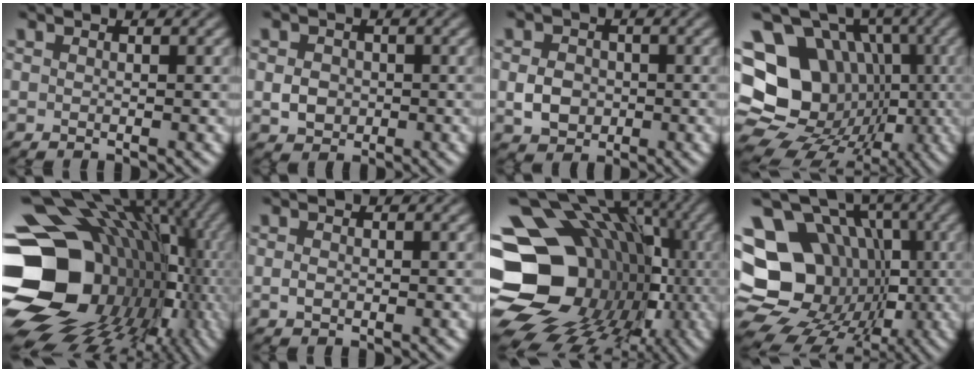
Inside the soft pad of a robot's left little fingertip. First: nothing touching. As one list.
[{"total": 2.3, "force": [-0.2, 2.0, 1.1], "torque": [-0.019, -0.002, -0.007]}, {"total": 3.1, "force": [-0.4, 2.6, 1.7], "torque": [-0.033, -0.001, -0.011]}, {"total": 20.0, "force": [-0.3, 17.3, 10.1], "torque": [-0.199, 0.039, -0.027]}, {"total": 20.4, "force": [-2.1, 16.3, 12.1], "torque": [-0.212, -0.005, -0.010]}, {"total": 0.8, "force": [-0.1, 0.6, 0.6], "torque": [-0.012, -0.002, -0.003]}, {"total": 22.5, "force": [-3.8, 18.9, 11.5], "torque": [-0.167, -0.009, -0.087]}, {"total": 19.7, "force": [-1.0, 16.8, 10.3], "torque": [-0.177, 0.026, -0.040]}]